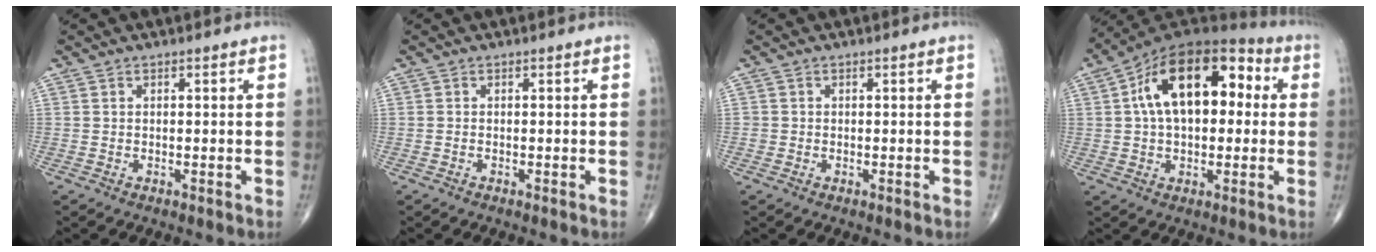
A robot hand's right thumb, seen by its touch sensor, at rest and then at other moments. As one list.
[{"total": 0.0}, {"total": 0.7, "force": [-0.1, 0.7, 0.0], "torque": [0.004, 0.005, -0.004]}, {"total": 19.4, "force": [3.4, 11.2, 15.5], "torque": [-0.225, 0.037, 0.044]}]